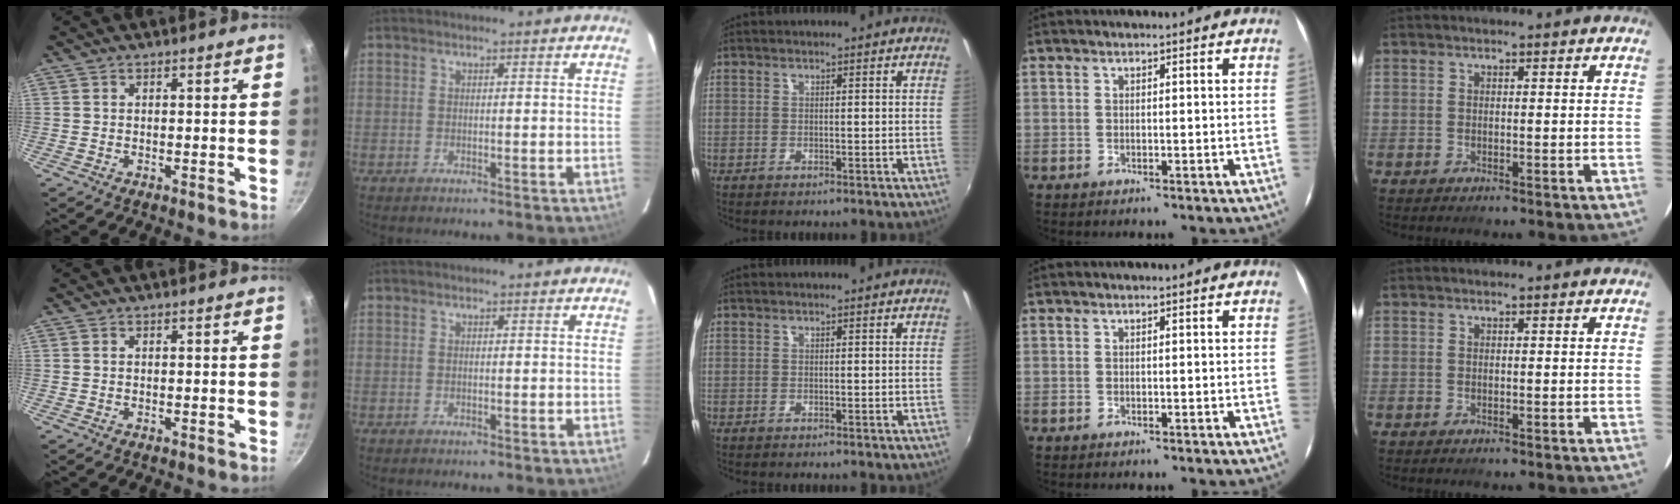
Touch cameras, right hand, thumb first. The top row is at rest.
{}